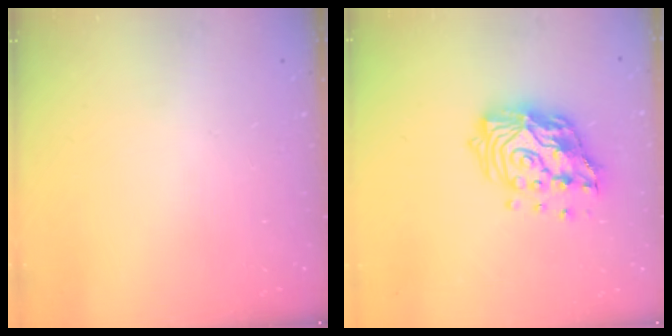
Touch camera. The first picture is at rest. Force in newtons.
{"total": 16.3, "press": 16.2, "slide": 1.6}